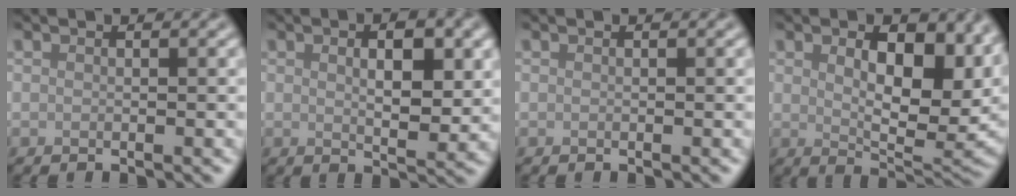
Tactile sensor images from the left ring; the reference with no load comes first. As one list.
[{"total": 4.6, "force": [1.1, 1.8, 4.1], "torque": [-0.063, -0.002, 0.021]}, {"total": 0.0}, {"total": 9.5, "force": [2.3, 4.8, 7.9], "torque": [-0.117, -0.015, 0.045]}]